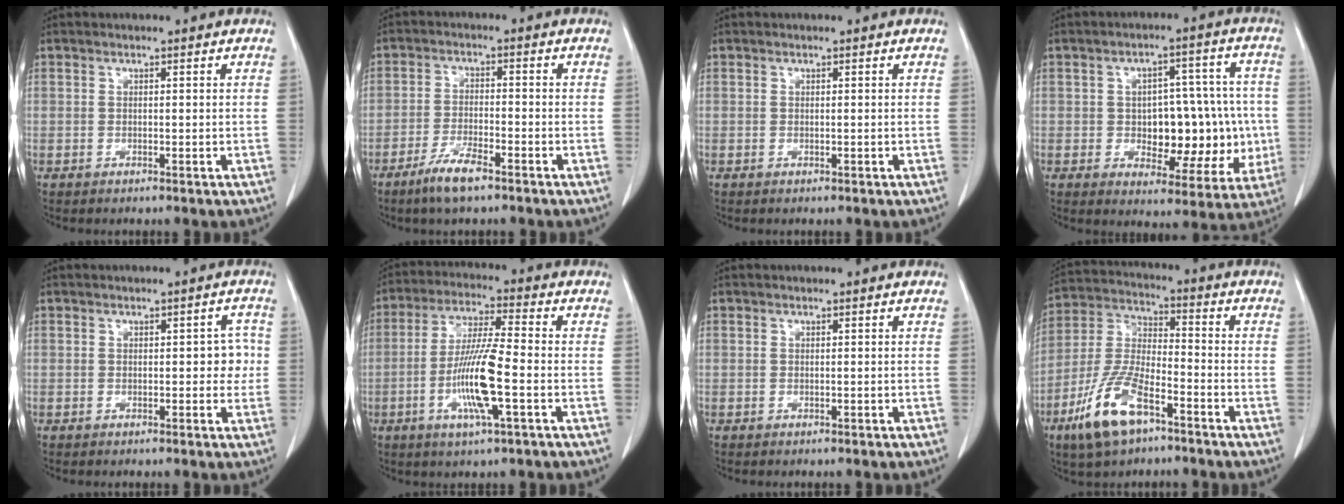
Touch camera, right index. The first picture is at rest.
{"total": 5.7, "force": [-4.1, 0.9, 4.0], "torque": [-0.083, -0.007, -0.075]}
{"total": 0.0}
{"total": 14.3, "force": [-1.4, 7.4, 12.2], "torque": [-0.146, 0.033, -0.001]}
{"total": 3.2, "force": [0.0, 1.8, 2.6], "torque": [-0.023, 0.019, 0.001]}
{"total": 11.3, "force": [-3.1, 0.5, 10.9], "torque": [-0.213, -0.010, -0.062]}
{"total": 0.0}
{"total": 12.7, "force": [-7.2, 4.3, 9.5], "torque": [-0.212, -0.007, -0.135]}